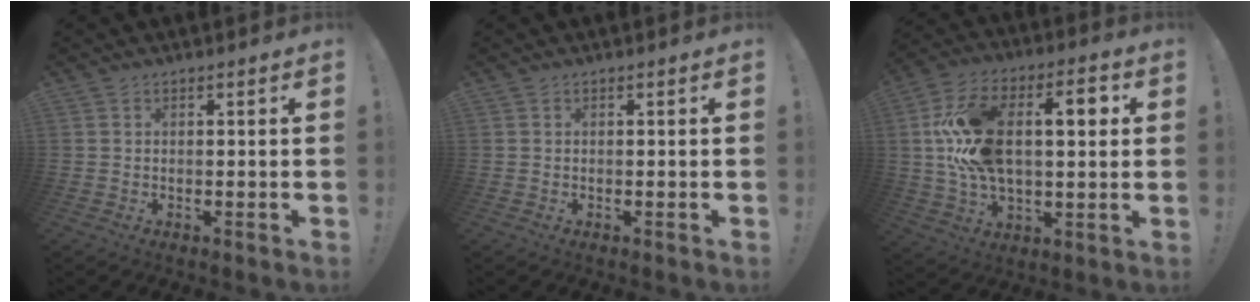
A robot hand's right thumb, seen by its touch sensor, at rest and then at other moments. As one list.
[{"total": 0.0}, {"total": 19.1, "force": [3.1, 10.6, 15.6], "torque": [-0.266, 0.019, 0.050]}]